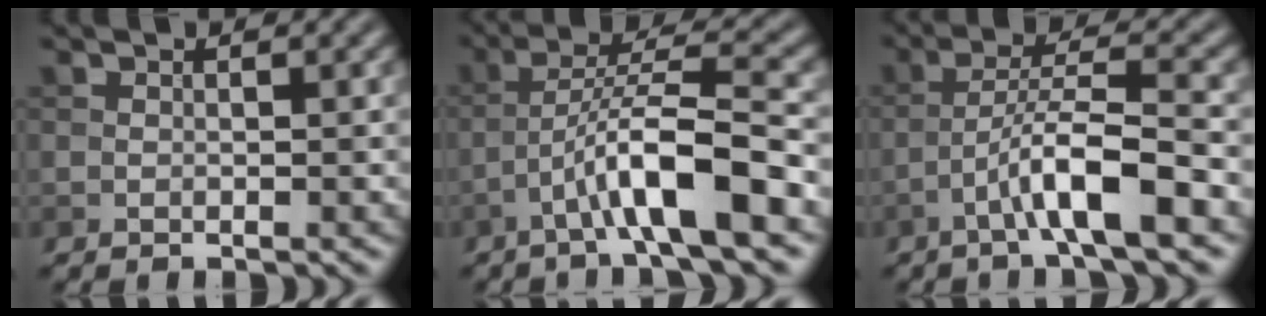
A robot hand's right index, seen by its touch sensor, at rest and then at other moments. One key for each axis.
{"total": 7.3, "fx": -3.4, "fy": 0.9, "fz": 6.4, "tx": -0.111, "ty": 0.021, "tz": -0.060}
{"total": 6.0, "fx": -3.0, "fy": 0.7, "fz": 5.2, "tx": -0.089, "ty": 0.017, "tz": -0.055}